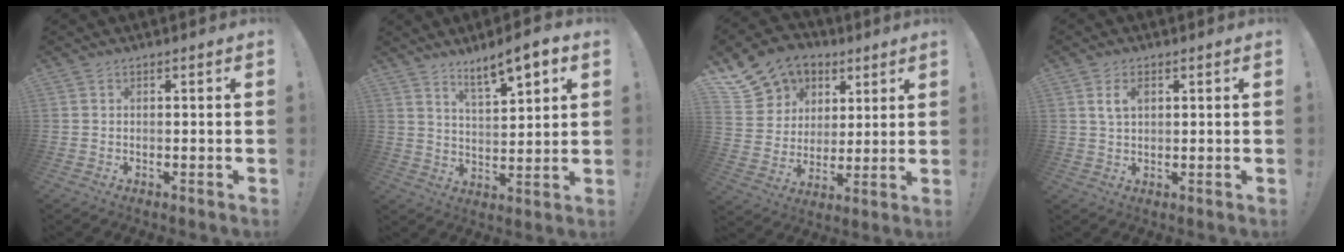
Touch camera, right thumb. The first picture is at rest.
{"total": 9.3, "force": [6.7, 2.0, 6.2], "torque": [-0.098, -0.038, 0.113]}
{"total": 13.2, "force": [7.3, 10.5, 3.3], "torque": [-0.047, -0.047, 0.153]}
{"total": 4.4, "force": [1.6, 2.4, 3.3], "torque": [-0.053, -0.001, 0.026]}